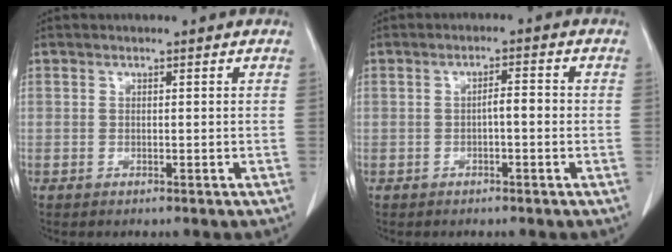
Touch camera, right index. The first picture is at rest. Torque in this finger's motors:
{"motor_torque": [0.28, -0.14, 0.18, 0.05]}